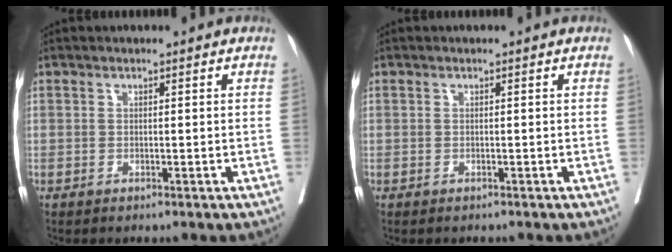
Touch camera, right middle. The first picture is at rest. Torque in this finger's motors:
{"motor_torque": [0.27, -0.49, 0.07, 0.04]}